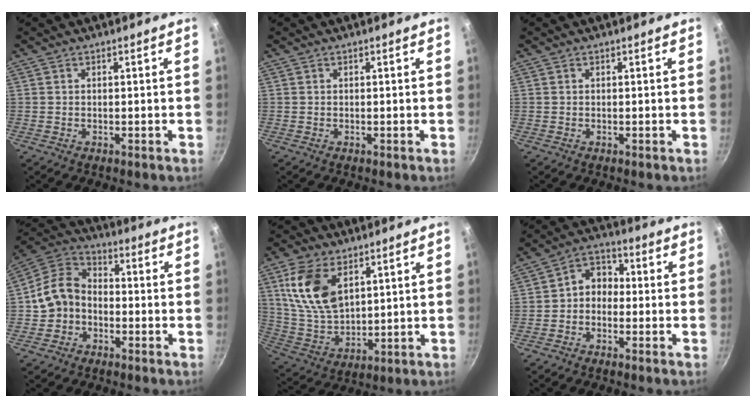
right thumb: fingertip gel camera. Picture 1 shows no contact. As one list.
[{"total": 0.0}, {"total": 0.0}, {"total": 9.8, "force": [-2.2, 7.8, 5.5], "torque": [-0.080, 0.044, -0.059]}, {"total": 14.2, "force": [5.6, 8.3, 10.0], "torque": [-0.182, -0.025, 0.122]}, {"total": 6.2, "force": [-0.8, 5.0, 3.6], "torque": [-0.025, 0.027, -0.032]}]